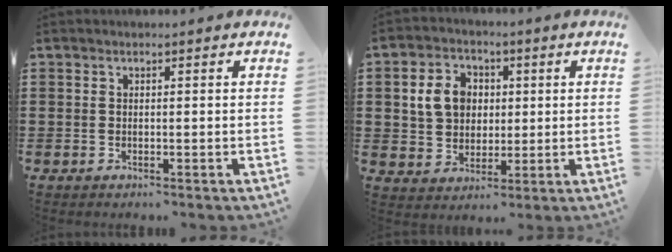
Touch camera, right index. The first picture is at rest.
{"total": 7.3, "force": [1.3, 6.1, 3.7], "torque": [-0.093, 0.016, 0.019]}